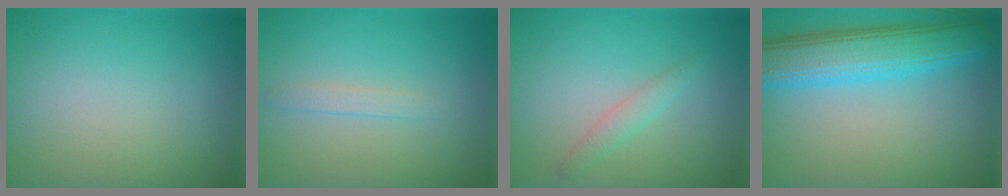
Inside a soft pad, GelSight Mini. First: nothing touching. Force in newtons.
{"total": 1.1, "press": 1.0, "slide": 0.1}
{"total": 1.4, "press": 1.4, "slide": 0.0}
{"total": 7.5, "press": 7.5, "slide": 0.2}